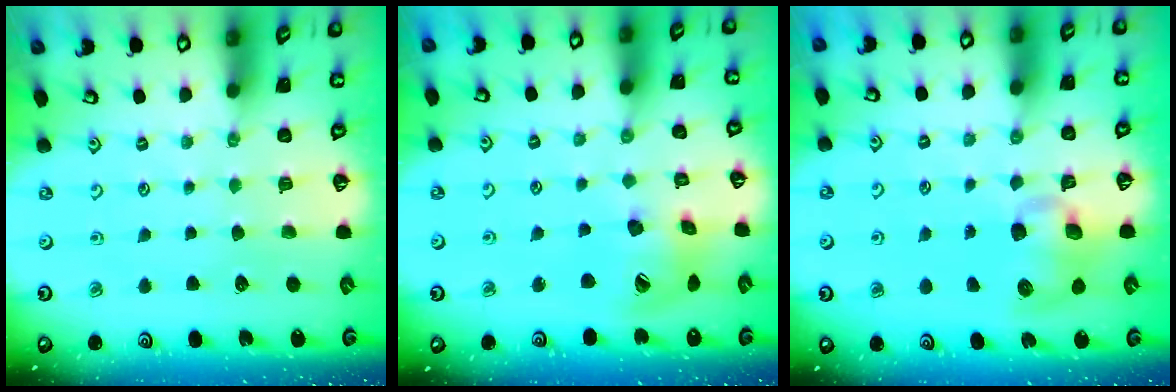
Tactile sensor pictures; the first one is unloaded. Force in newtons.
{"total": 15.8, "press": 15.6, "slide": 2.4}
{"total": 9.6, "press": 9.5, "slide": 1.5}